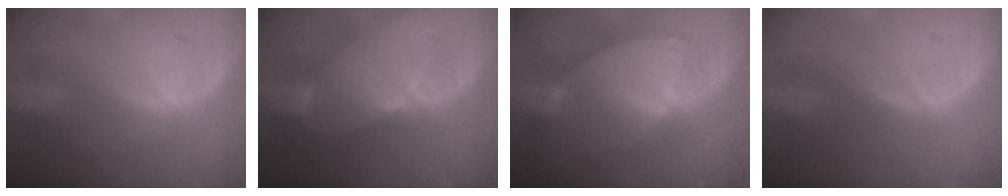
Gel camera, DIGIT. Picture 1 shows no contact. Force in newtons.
{"total": 7.6, "press": 6.9, "slide": 3.1}
{"total": 7.6, "press": 6.9, "slide": 3.3}
{"total": 0.0}